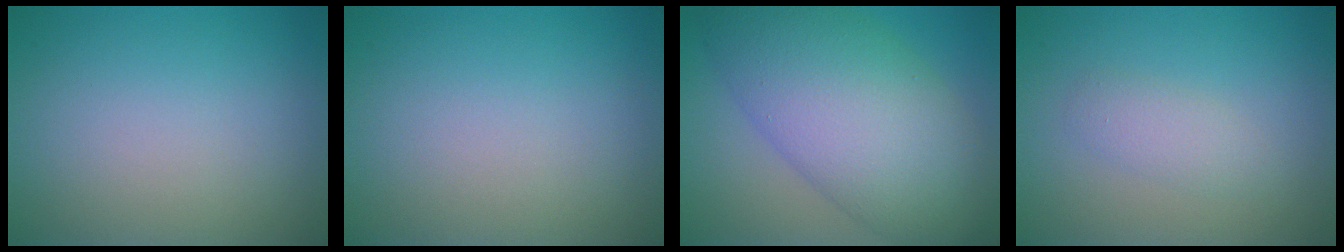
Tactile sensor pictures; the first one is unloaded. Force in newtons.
{"total": 0.0}
{"total": 11.7, "press": 11.7, "slide": 0.2}
{"total": 2.4, "press": 2.4, "slide": 0.2}